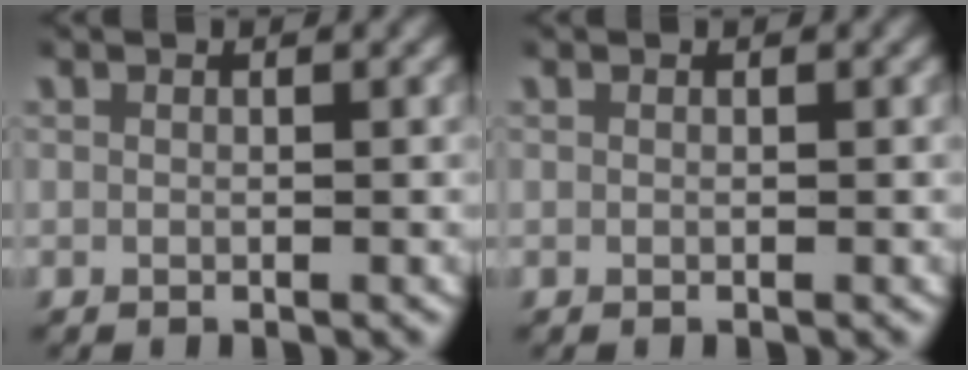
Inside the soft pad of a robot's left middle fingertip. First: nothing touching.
{"total": 0.0}